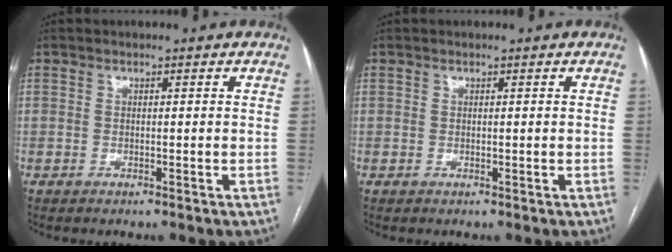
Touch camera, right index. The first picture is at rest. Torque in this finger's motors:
{"motor_torque": [0.00, 0.00, 0.00, 0.00]}